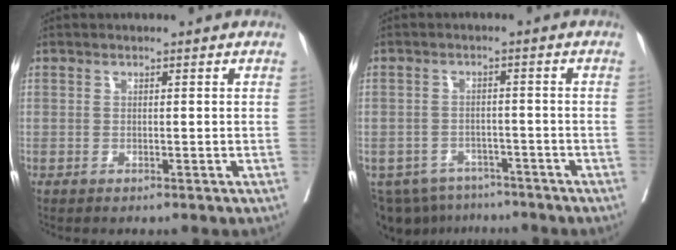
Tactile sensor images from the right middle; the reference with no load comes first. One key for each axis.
{"total": 9.3, "fx": -7.5, "fy": 5.1, "fz": 2.0, "tx": -0.038, "ty": 0.000, "tz": -0.101}